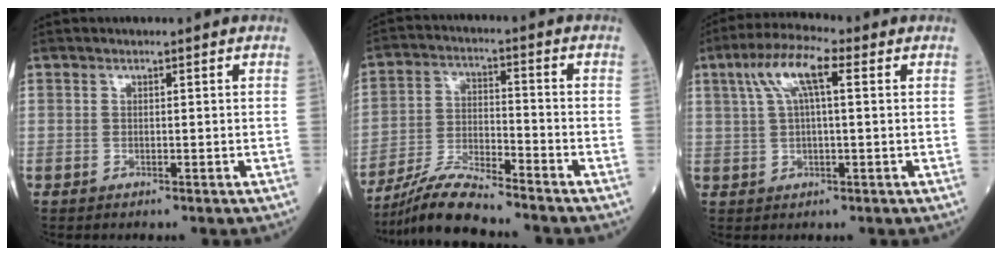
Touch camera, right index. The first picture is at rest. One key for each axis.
{"total": 9.3, "fx": -8.6, "fy": -0.1, "fz": 3.5, "tx": -0.069, "ty": -0.014, "tz": -0.162}
{"total": 7.9, "fx": 2.9, "fy": 1.7, "fz": 7.1, "tx": -0.146, "ty": 0.030, "tz": 0.052}